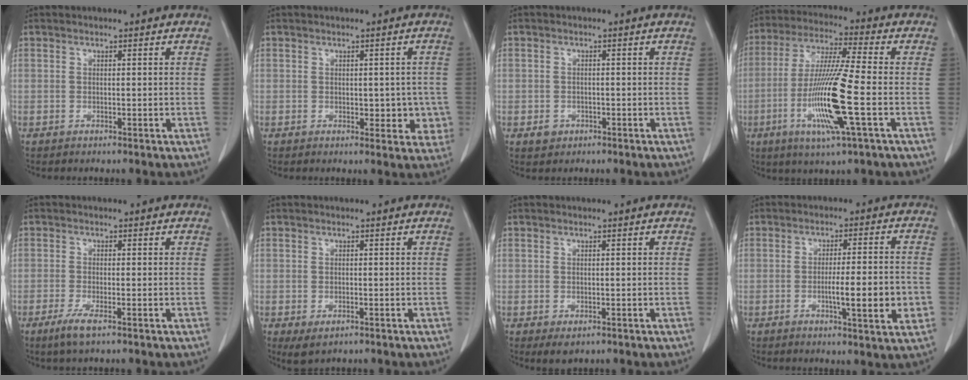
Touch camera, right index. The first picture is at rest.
{"total": 4.5, "force": [-0.5, 2.7, 3.5], "torque": [-0.024, 0.007, 0.001]}
{"total": 2.1, "force": [-0.9, 1.9, 0.3], "torque": [-0.001, 0.008, -0.007]}
{"total": 14.4, "force": [-3.9, -0.2, 13.9], "torque": [-0.284, -0.019, -0.079]}
{"total": 3.0, "force": [-1.8, 0.3, 2.4], "torque": [-0.051, -0.008, -0.035]}
{"total": 2.7, "force": [-1.3, 1.3, 2.0], "torque": [-0.038, -0.006, -0.010]}
{"total": 1.8, "force": [-0.7, 1.2, 1.1], "torque": [-0.010, -0.001, -0.002]}
{"total": 9.0, "force": [-2.1, 0.7, 8.7], "torque": [-0.126, -0.006, -0.030]}